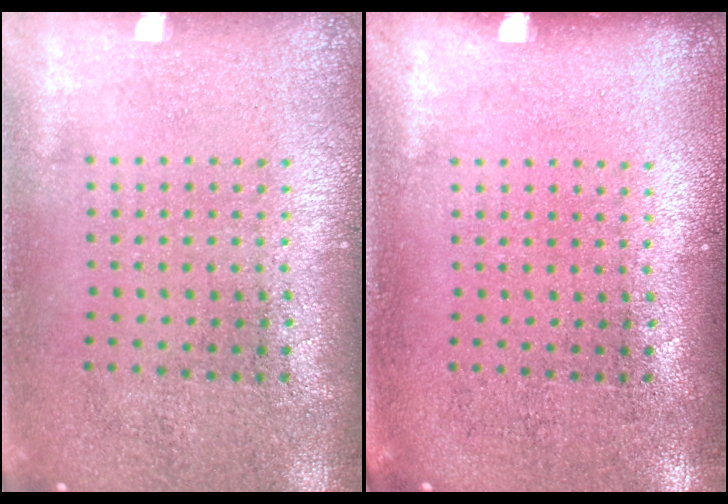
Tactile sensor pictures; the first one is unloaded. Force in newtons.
{"total": 0.0}